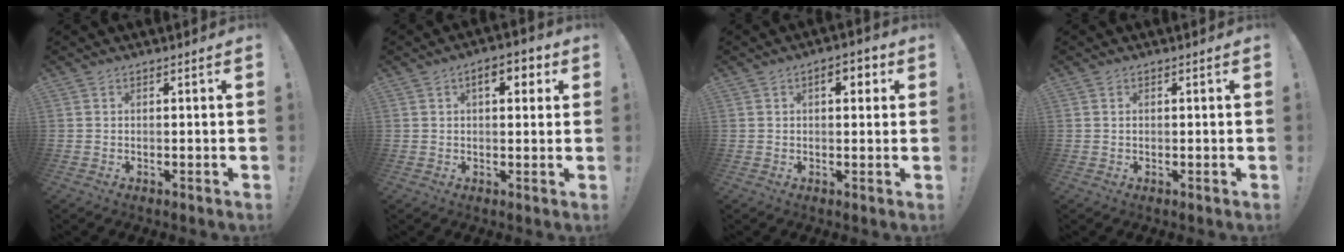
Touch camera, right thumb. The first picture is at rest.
{"total": 6.4, "force": [2.3, 3.0, 5.2], "torque": [-0.062, -0.003, 0.030]}
{"total": 5.1, "force": [1.7, 2.6, 4.0], "torque": [-0.040, -0.003, 0.019]}
{"total": 0.6, "force": [0.0, 0.5, 0.1], "torque": [-0.010, 0.005, 0.002]}